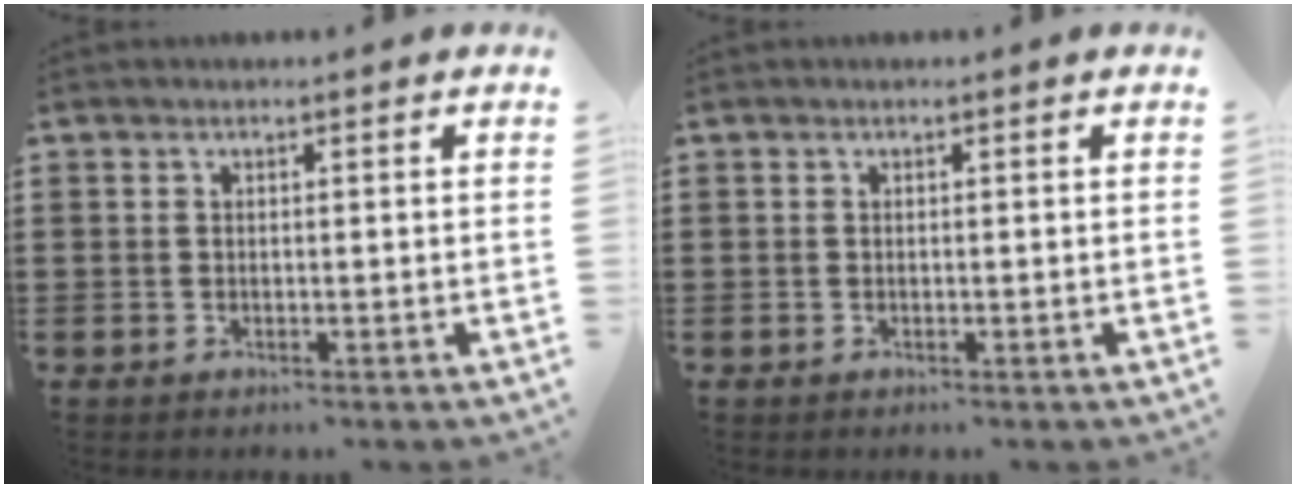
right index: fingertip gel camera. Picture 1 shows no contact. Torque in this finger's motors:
{"motor_torque": [0.02, 0.14, 0.01, -0.01]}